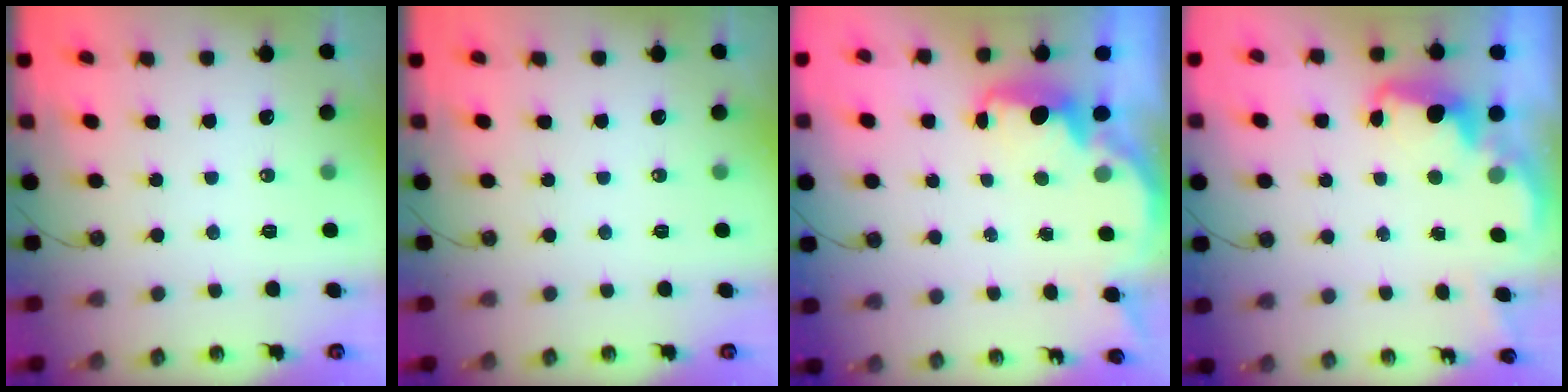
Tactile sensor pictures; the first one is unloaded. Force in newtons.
{"total": 0.0}
{"total": 2.3, "press": 2.3, "slide": 0.4}
{"total": 2.4, "press": 2.4, "slide": 0.5}